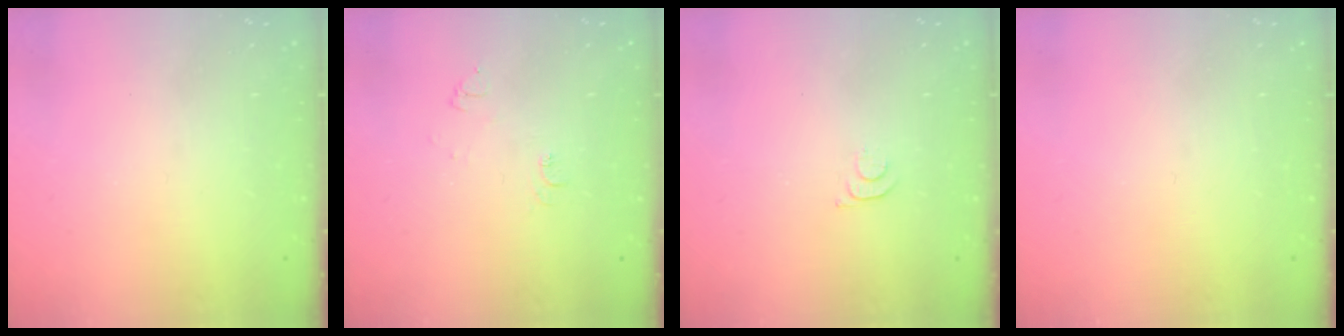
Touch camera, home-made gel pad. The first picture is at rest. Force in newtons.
{"total": 5.1, "press": 5.0, "slide": 0.6}
{"total": 4.3, "press": 4.2, "slide": 0.5}
{"total": 0.0}